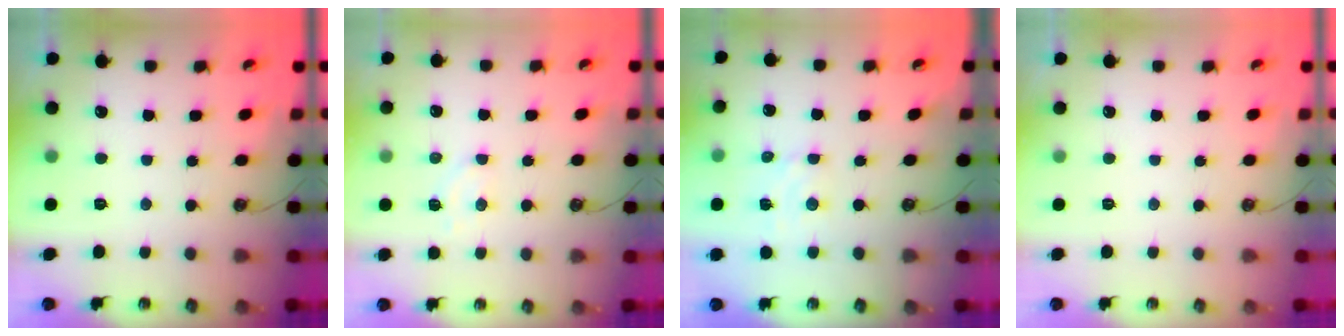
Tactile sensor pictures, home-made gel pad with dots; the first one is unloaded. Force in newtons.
{"total": 4.9, "press": 4.9, "slide": 0.6}
{"total": 3.8, "press": 3.8, "slide": 0.4}
{"total": 0.0}